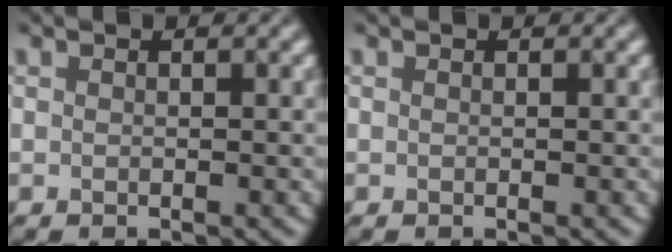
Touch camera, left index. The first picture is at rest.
{"total": 0.0}